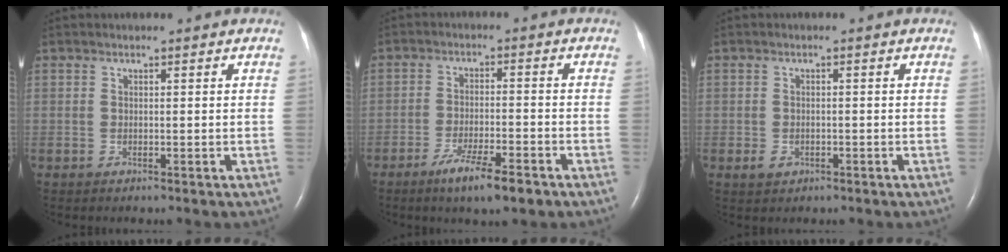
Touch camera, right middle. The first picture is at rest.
{"total": 7.4, "force": [-4.8, 0.9, 5.5], "torque": [-0.103, -0.012, -0.078]}
{"total": 1.8, "force": [-0.8, 1.4, 0.9], "torque": [-0.016, 0.002, -0.006]}